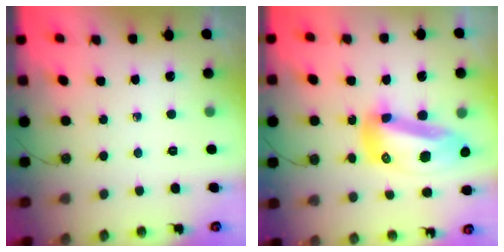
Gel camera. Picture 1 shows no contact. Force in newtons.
{"total": 16.2, "press": 16.1, "slide": 1.9}